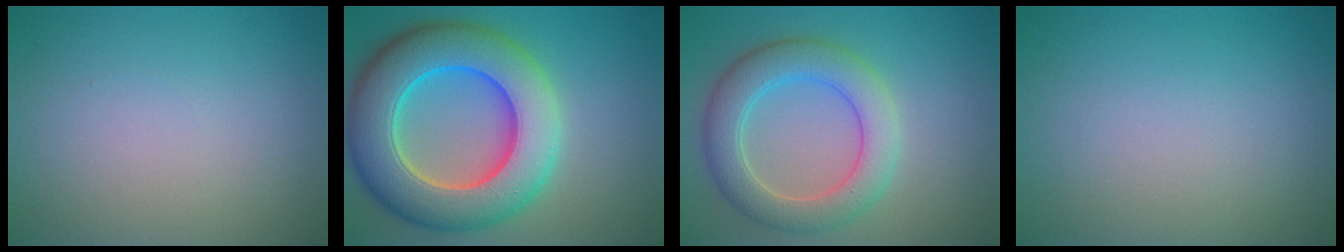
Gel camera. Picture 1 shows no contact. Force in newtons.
{"total": 12.2, "press": 12.2, "slide": 0.4}
{"total": 5.7, "press": 5.7, "slide": 0.5}
{"total": 0.0}